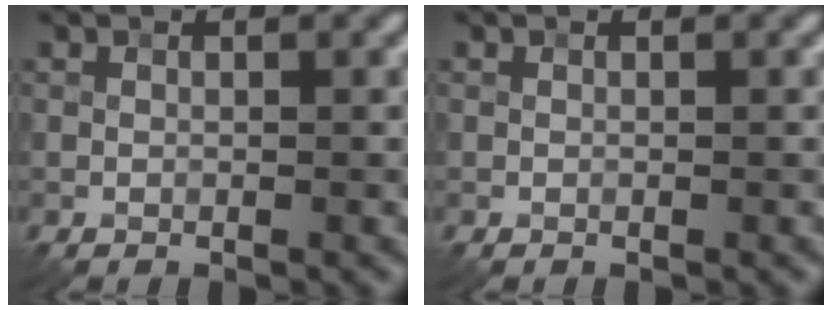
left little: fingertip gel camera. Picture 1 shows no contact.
{"total": 0.0}